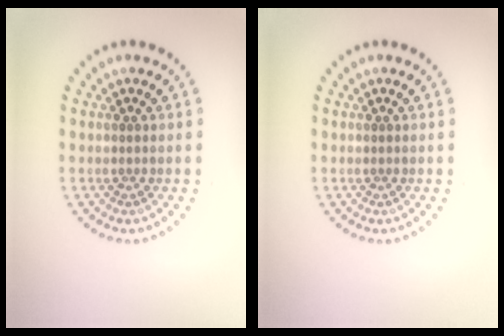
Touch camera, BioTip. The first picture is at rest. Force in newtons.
{"total": 0.0}